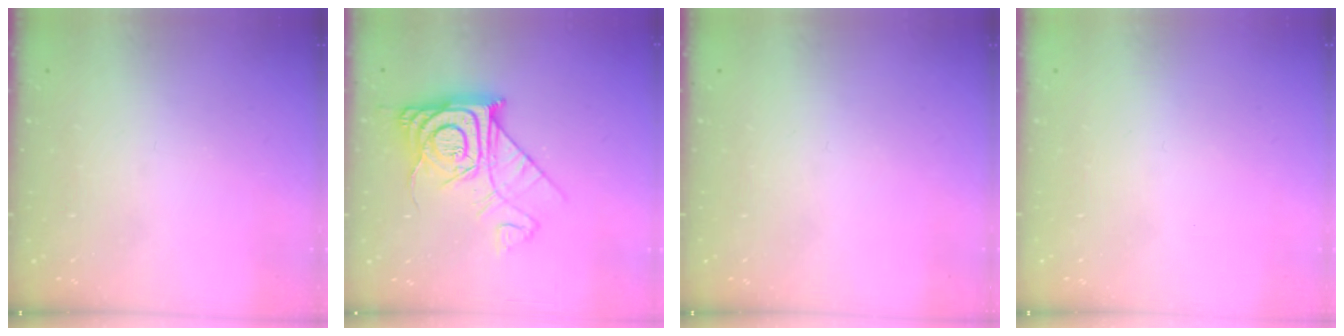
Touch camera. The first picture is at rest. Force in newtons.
{"total": 15.1, "press": 15.0, "slide": 1.4}
{"total": 0.0}
{"total": 1.8, "press": 1.8, "slide": 0.2}